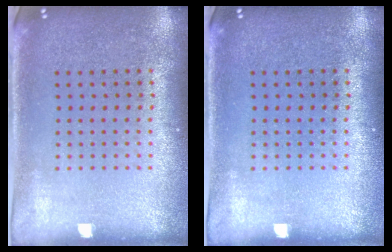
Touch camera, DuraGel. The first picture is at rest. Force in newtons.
{"total": 0.0}